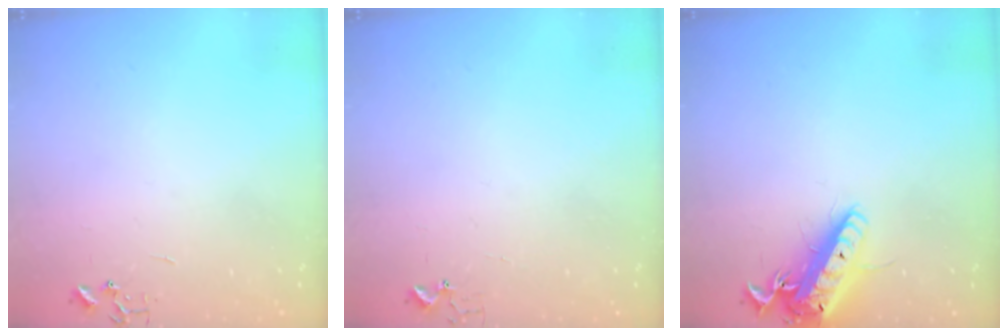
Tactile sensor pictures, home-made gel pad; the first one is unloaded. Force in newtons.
{"total": 2.7, "press": 2.7, "slide": 0.3}
{"total": 16.1, "press": 15.8, "slide": 3.2}